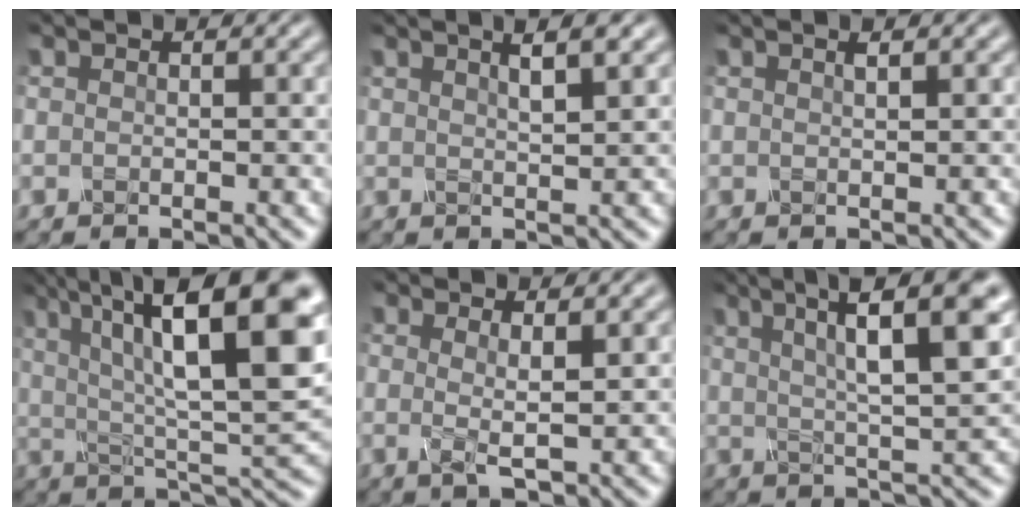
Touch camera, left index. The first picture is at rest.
{"total": 4.2, "force": [2.5, 1.1, 3.2], "torque": [-0.027, 0.020, 0.016]}
{"total": 1.3, "force": [0.5, 0.4, 1.1], "torque": [-0.007, 0.005, -0.001]}
{"total": 15.3, "force": [5.3, 4.7, 13.5], "torque": [-0.223, 0.011, 0.090]}
{"total": 2.1, "force": [0.2, 0.4, 2.1], "torque": [-0.041, -0.011, 0.006]}
{"total": 9.6, "force": [3.9, 2.1, 8.6], "torque": [-0.123, 0.023, 0.061]}